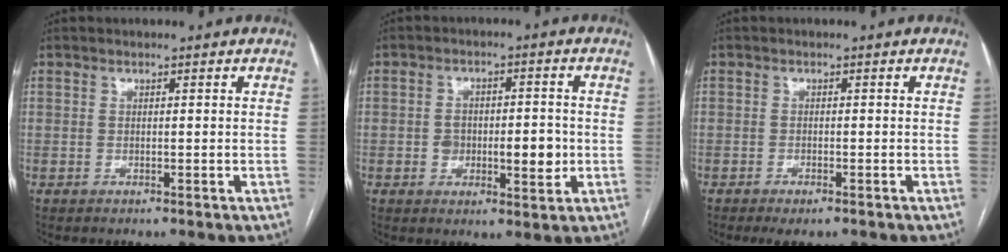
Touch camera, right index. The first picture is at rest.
{"total": 7.3, "force": [-1.2, 3.6, 6.2], "torque": [-0.090, 0.007, -0.011]}
{"total": 2.5, "force": [-1.8, 0.8, 1.6], "torque": [-0.021, -0.004, -0.023]}